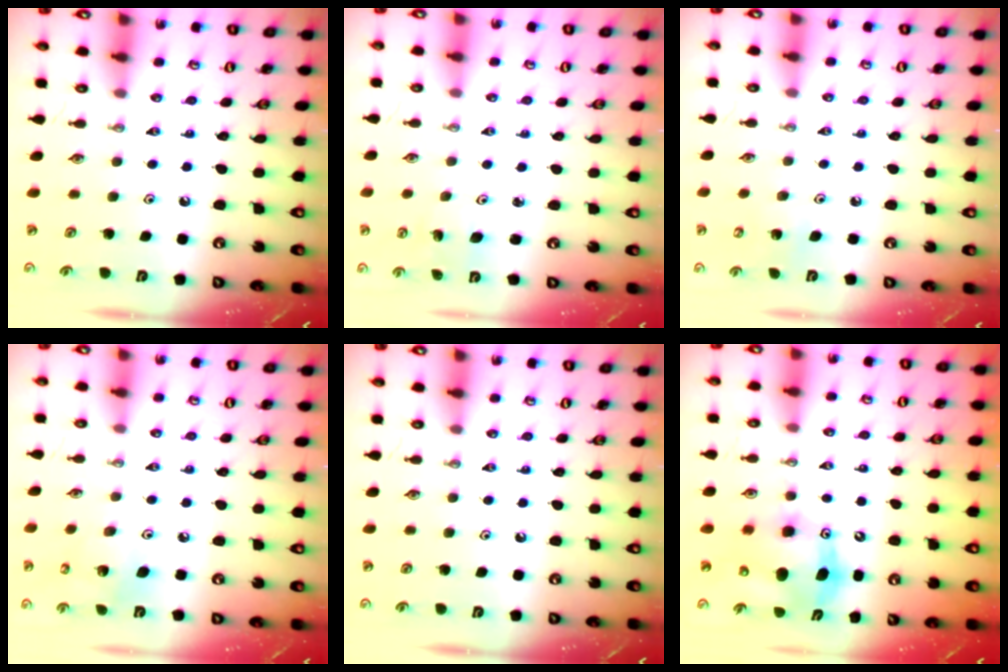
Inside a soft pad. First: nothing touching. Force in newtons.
{"total": 2.5, "press": 2.5, "slide": 0.2}
{"total": 3.6, "press": 3.6, "slide": 0.2}
{"total": 6.4, "press": 6.3, "slide": 1.4}
{"total": 0.0}
{"total": 11.1, "press": 10.9, "slide": 2.2}